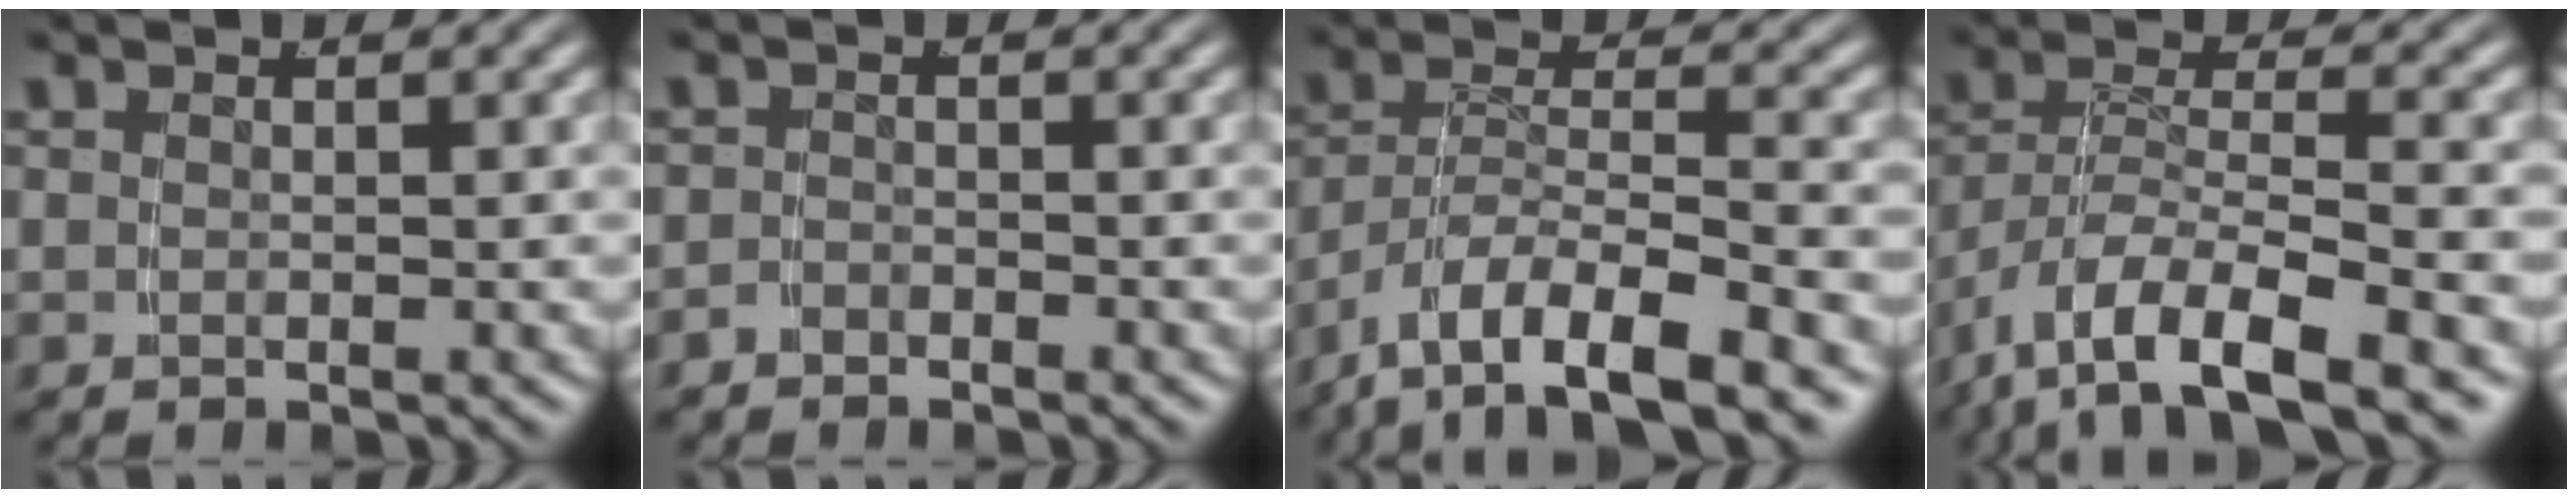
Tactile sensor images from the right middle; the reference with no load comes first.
{"total": 1.4, "force": [-1.4, 0.2, -0.2], "torque": [0.004, -0.008, -0.023]}
{"total": 8.9, "force": [-5.4, 4.4, 5.5], "torque": [-0.104, -0.015, -0.082]}
{"total": 8.1, "force": [-4.3, 3.7, 5.7], "torque": [-0.114, -0.023, -0.054]}